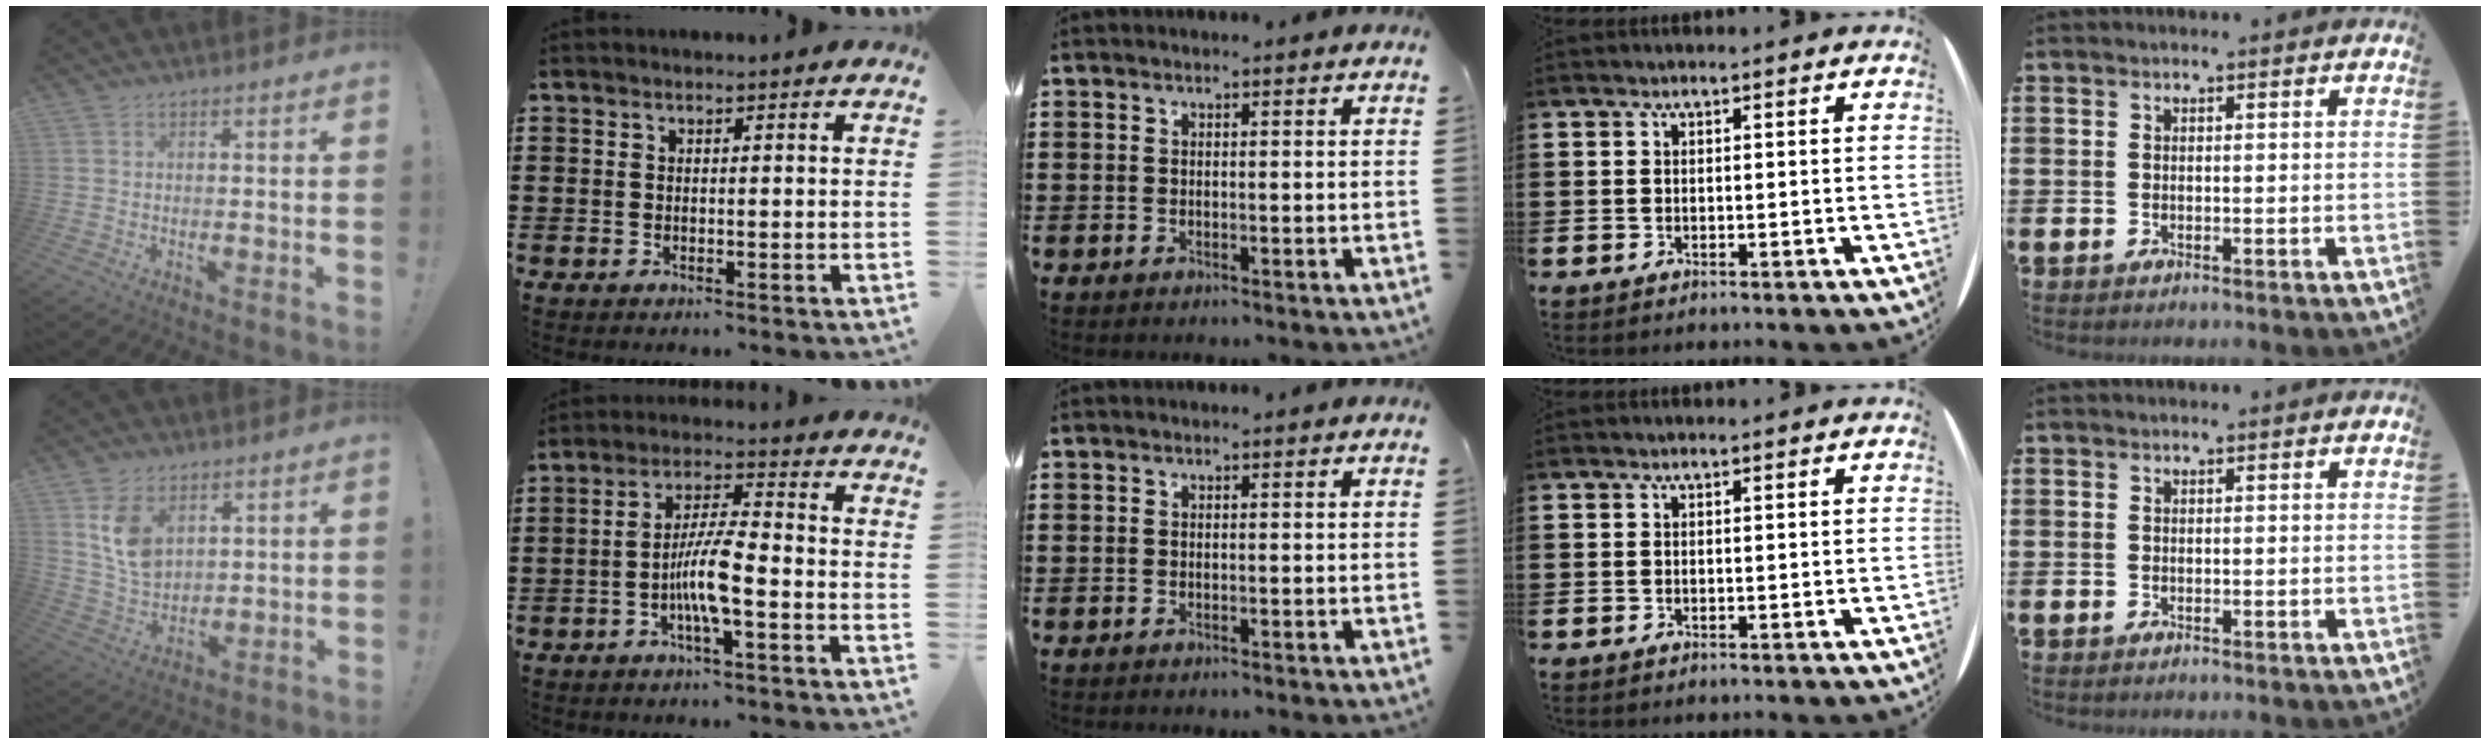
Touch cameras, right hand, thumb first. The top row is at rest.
{"thumb": {"total": 9.7, "force": [4.6, 6.8, 5.1], "torque": [-0.083, -0.018, 0.094]}, "index": {"total": 7.3, "force": [-2.6, 1.3, 6.7], "torque": [-0.141, -0.006, -0.054]}}